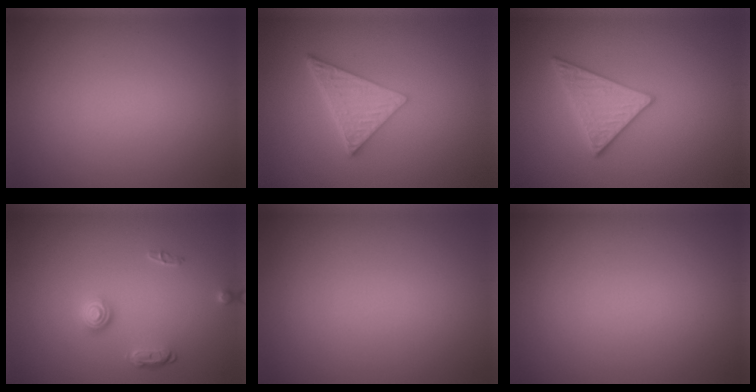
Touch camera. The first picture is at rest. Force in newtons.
{"total": 5.0, "press": 3.6, "slide": 3.5}
{"total": 3.1, "press": 3.0, "slide": 0.7}
{"total": 1.7, "press": 1.4, "slide": 1.0}
{"total": 0.0}
{"total": 0.0}